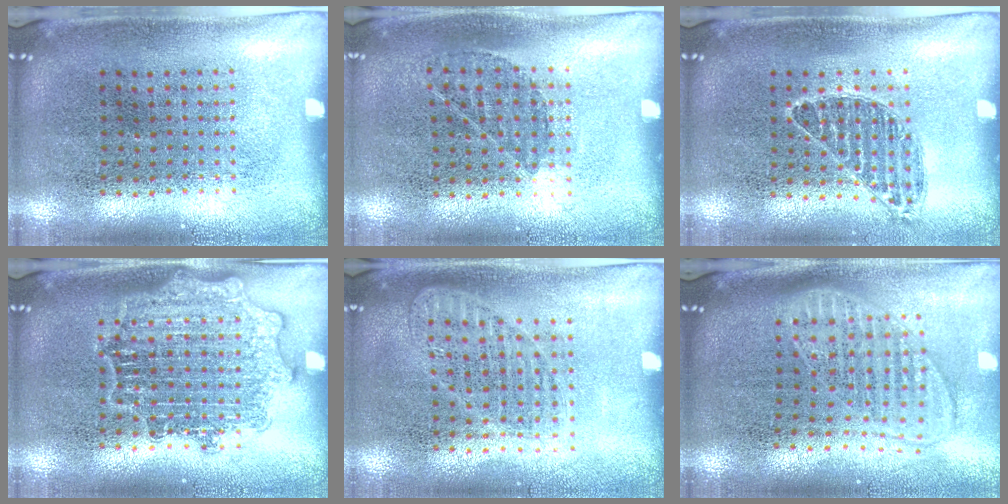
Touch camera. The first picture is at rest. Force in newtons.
{"total": 0.8, "press": 0.6, "slide": 0.5}
{"total": 0.6, "press": 0.6, "slide": 0.1}
{"total": 1.8, "press": 1.7, "slide": 0.2}
{"total": 1.2, "press": 1.1, "slide": 0.3}
{"total": 1.8, "press": 1.5, "slide": 1.1}